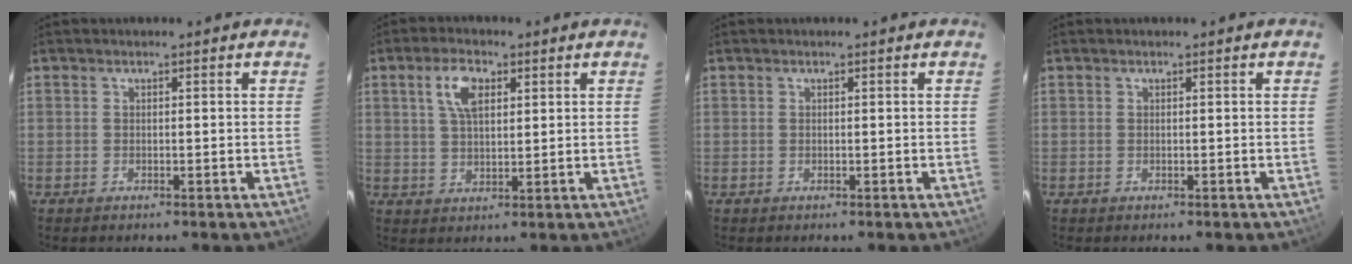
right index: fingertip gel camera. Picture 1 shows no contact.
{"total": 6.2, "force": [2.5, 3.0, 4.7], "torque": [-0.090, 0.012, 0.048]}
{"total": 0.0}
{"total": 0.0}